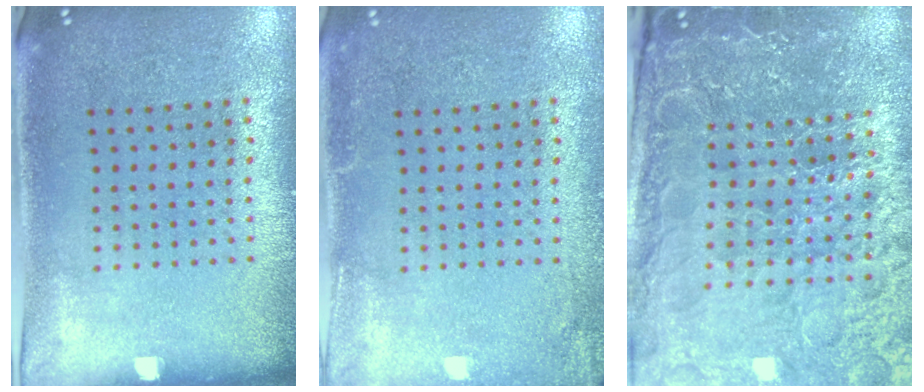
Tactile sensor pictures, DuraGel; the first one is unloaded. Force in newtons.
{"total": 2.0, "press": 1.9, "slide": 0.1}
{"total": 5.7, "press": 5.2, "slide": 2.3}